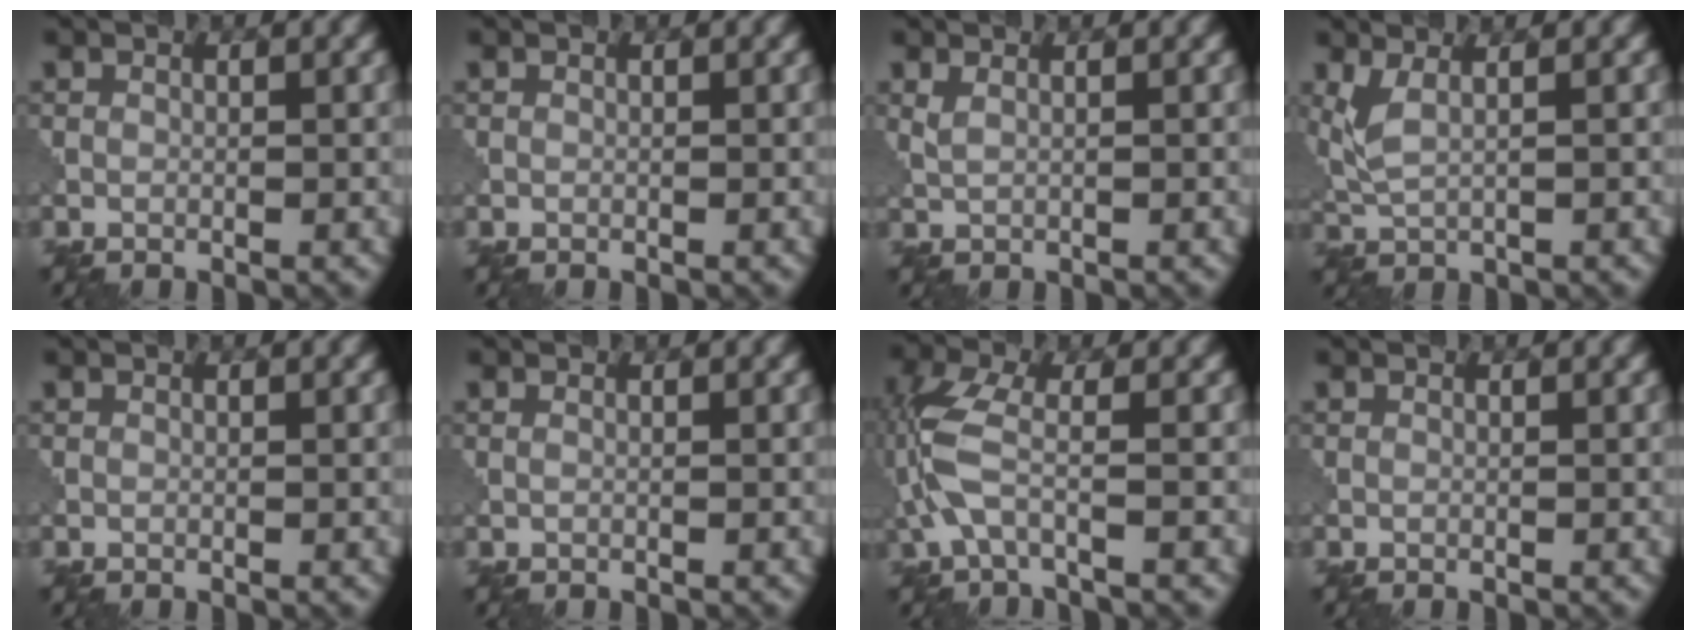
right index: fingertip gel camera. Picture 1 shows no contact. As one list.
[{"total": 0.0}, {"total": 1.5, "force": [0.9, 0.6, 1.0], "torque": [-0.022, -0.001, 0.013]}, {"total": 2.9, "force": [1.2, 1.0, 2.4], "torque": [-0.058, 0.000, 0.030]}, {"total": 0.0}, {"total": 0.6, "force": [0.3, 0.3, 0.5], "torque": [-0.009, -0.003, -0.002]}, {"total": 4.7, "force": [-1.3, 1.6, 4.2], "torque": [-0.114, 0.004, -0.038]}, {"total": 0.0}]